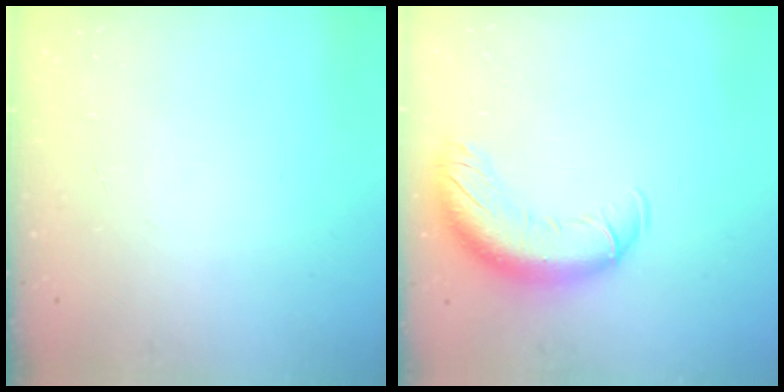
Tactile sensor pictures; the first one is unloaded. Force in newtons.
{"total": 14.0, "press": 13.6, "slide": 3.3}